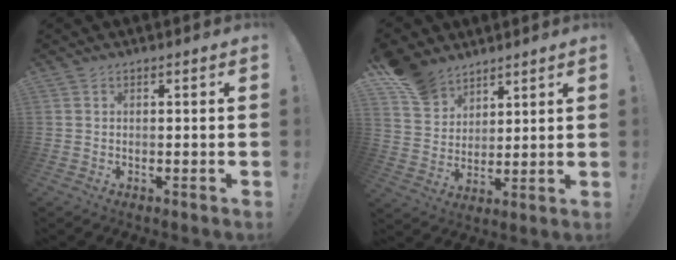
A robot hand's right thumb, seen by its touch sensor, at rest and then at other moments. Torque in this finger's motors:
{"motor_torque": [-1.00, 1.27, 0.73, 0.62, 0.00]}